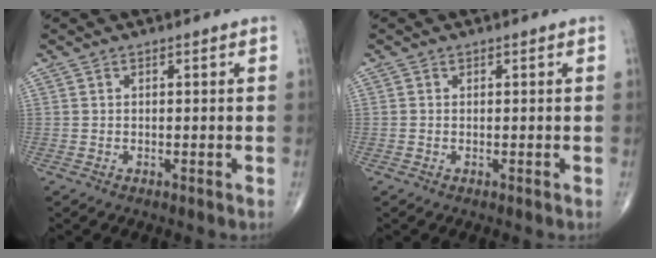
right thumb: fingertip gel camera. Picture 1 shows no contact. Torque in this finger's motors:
{"motor_torque": [-0.01, 0.01, 0.10, -0.07, 0.00]}